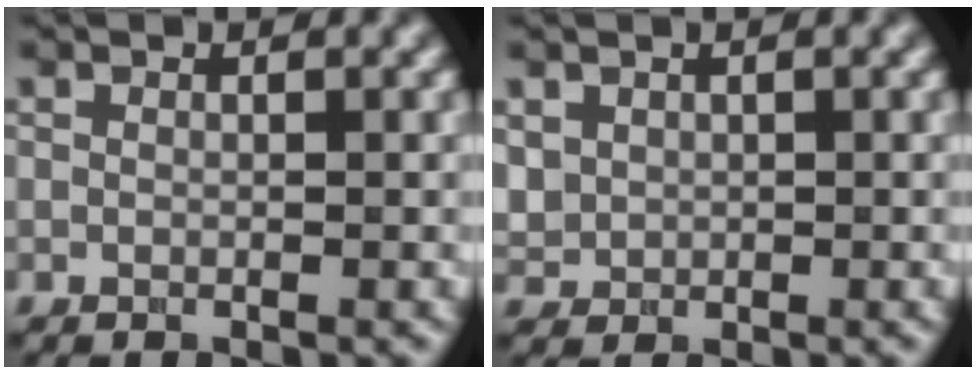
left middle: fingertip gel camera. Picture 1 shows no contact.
{"total": 1.4, "force": [0.5, 1.2, 0.3], "torque": [-0.011, -0.003, 0.015]}